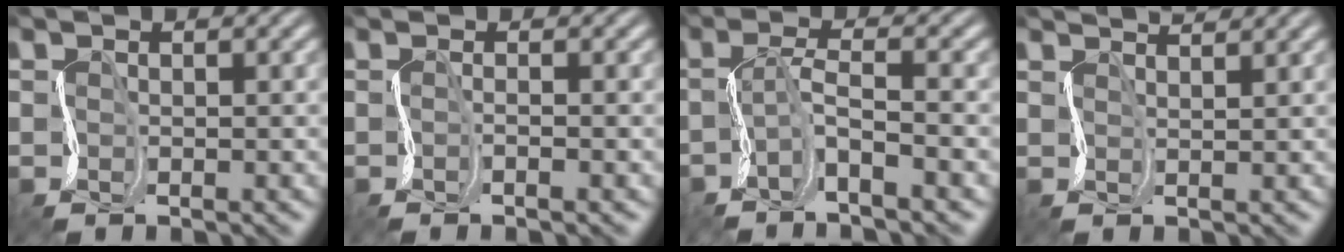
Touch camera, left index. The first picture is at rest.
{"total": 0.8, "force": [0.0, -0.2, 0.7], "torque": [-0.009, -0.005, -0.003]}
{"total": 2.8, "force": [-1.3, -0.1, 2.5], "torque": [-0.047, 0.006, -0.036]}
{"total": 3.0, "force": [2.8, 0.4, 1.2], "torque": [-0.008, 0.012, 0.022]}